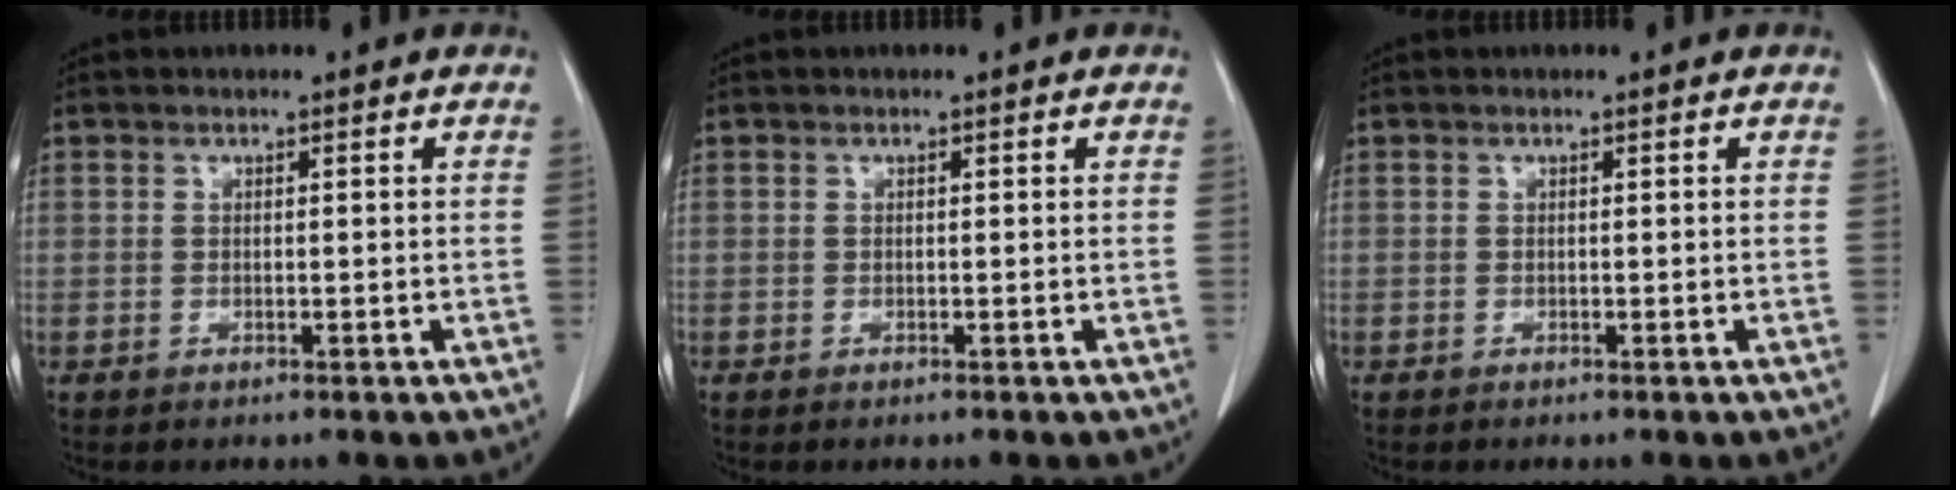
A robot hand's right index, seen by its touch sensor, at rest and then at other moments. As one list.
[{"total": 0.0}, {"total": 0.0}]